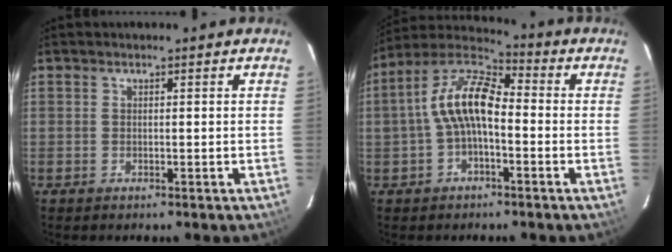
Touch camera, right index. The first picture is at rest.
{"total": 11.0, "force": [-1.1, 5.1, 9.6], "torque": [-0.198, 0.025, -0.024]}